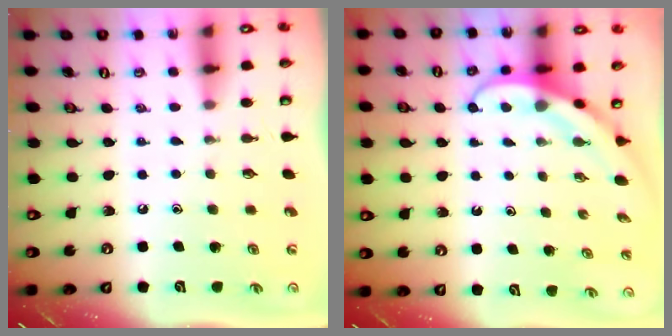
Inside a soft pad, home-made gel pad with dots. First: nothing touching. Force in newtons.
{"total": 3.9, "press": 3.9, "slide": 0.3}